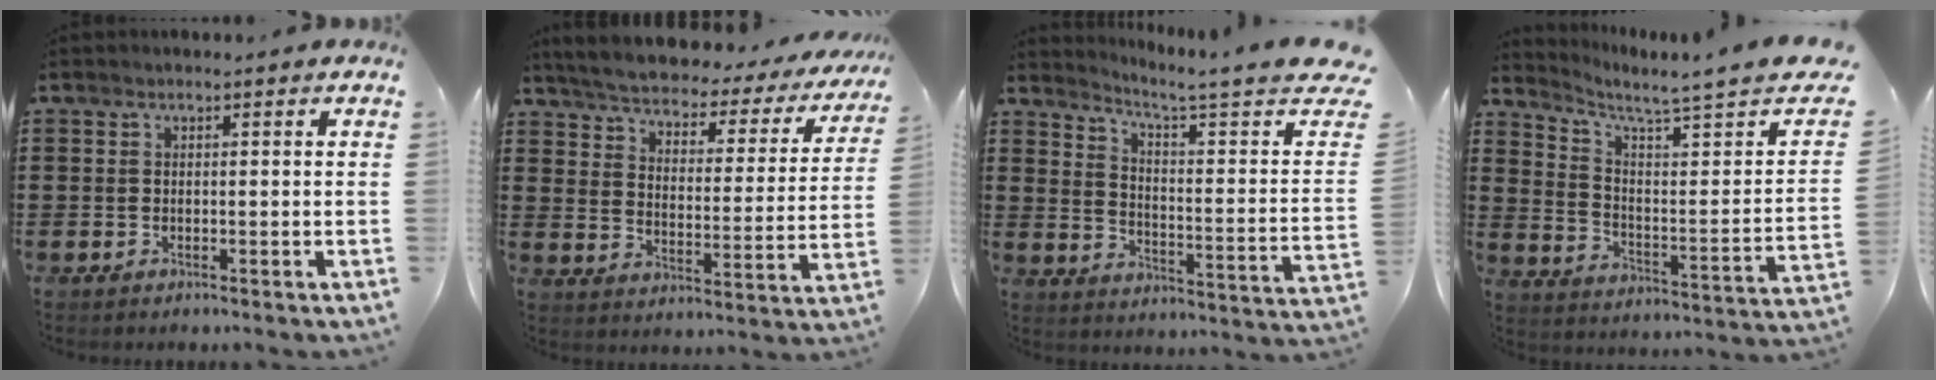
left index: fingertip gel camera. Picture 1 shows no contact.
{"total": 3.3, "force": [3.1, 0.3, 1.0], "torque": [-0.040, -0.031, 0.042]}
{"total": 3.6, "force": [2.4, -0.8, 2.7], "torque": [-0.061, -0.035, 0.026]}
{"total": 3.3, "force": [2.4, -0.9, 2.1], "torque": [-0.059, -0.040, 0.028]}